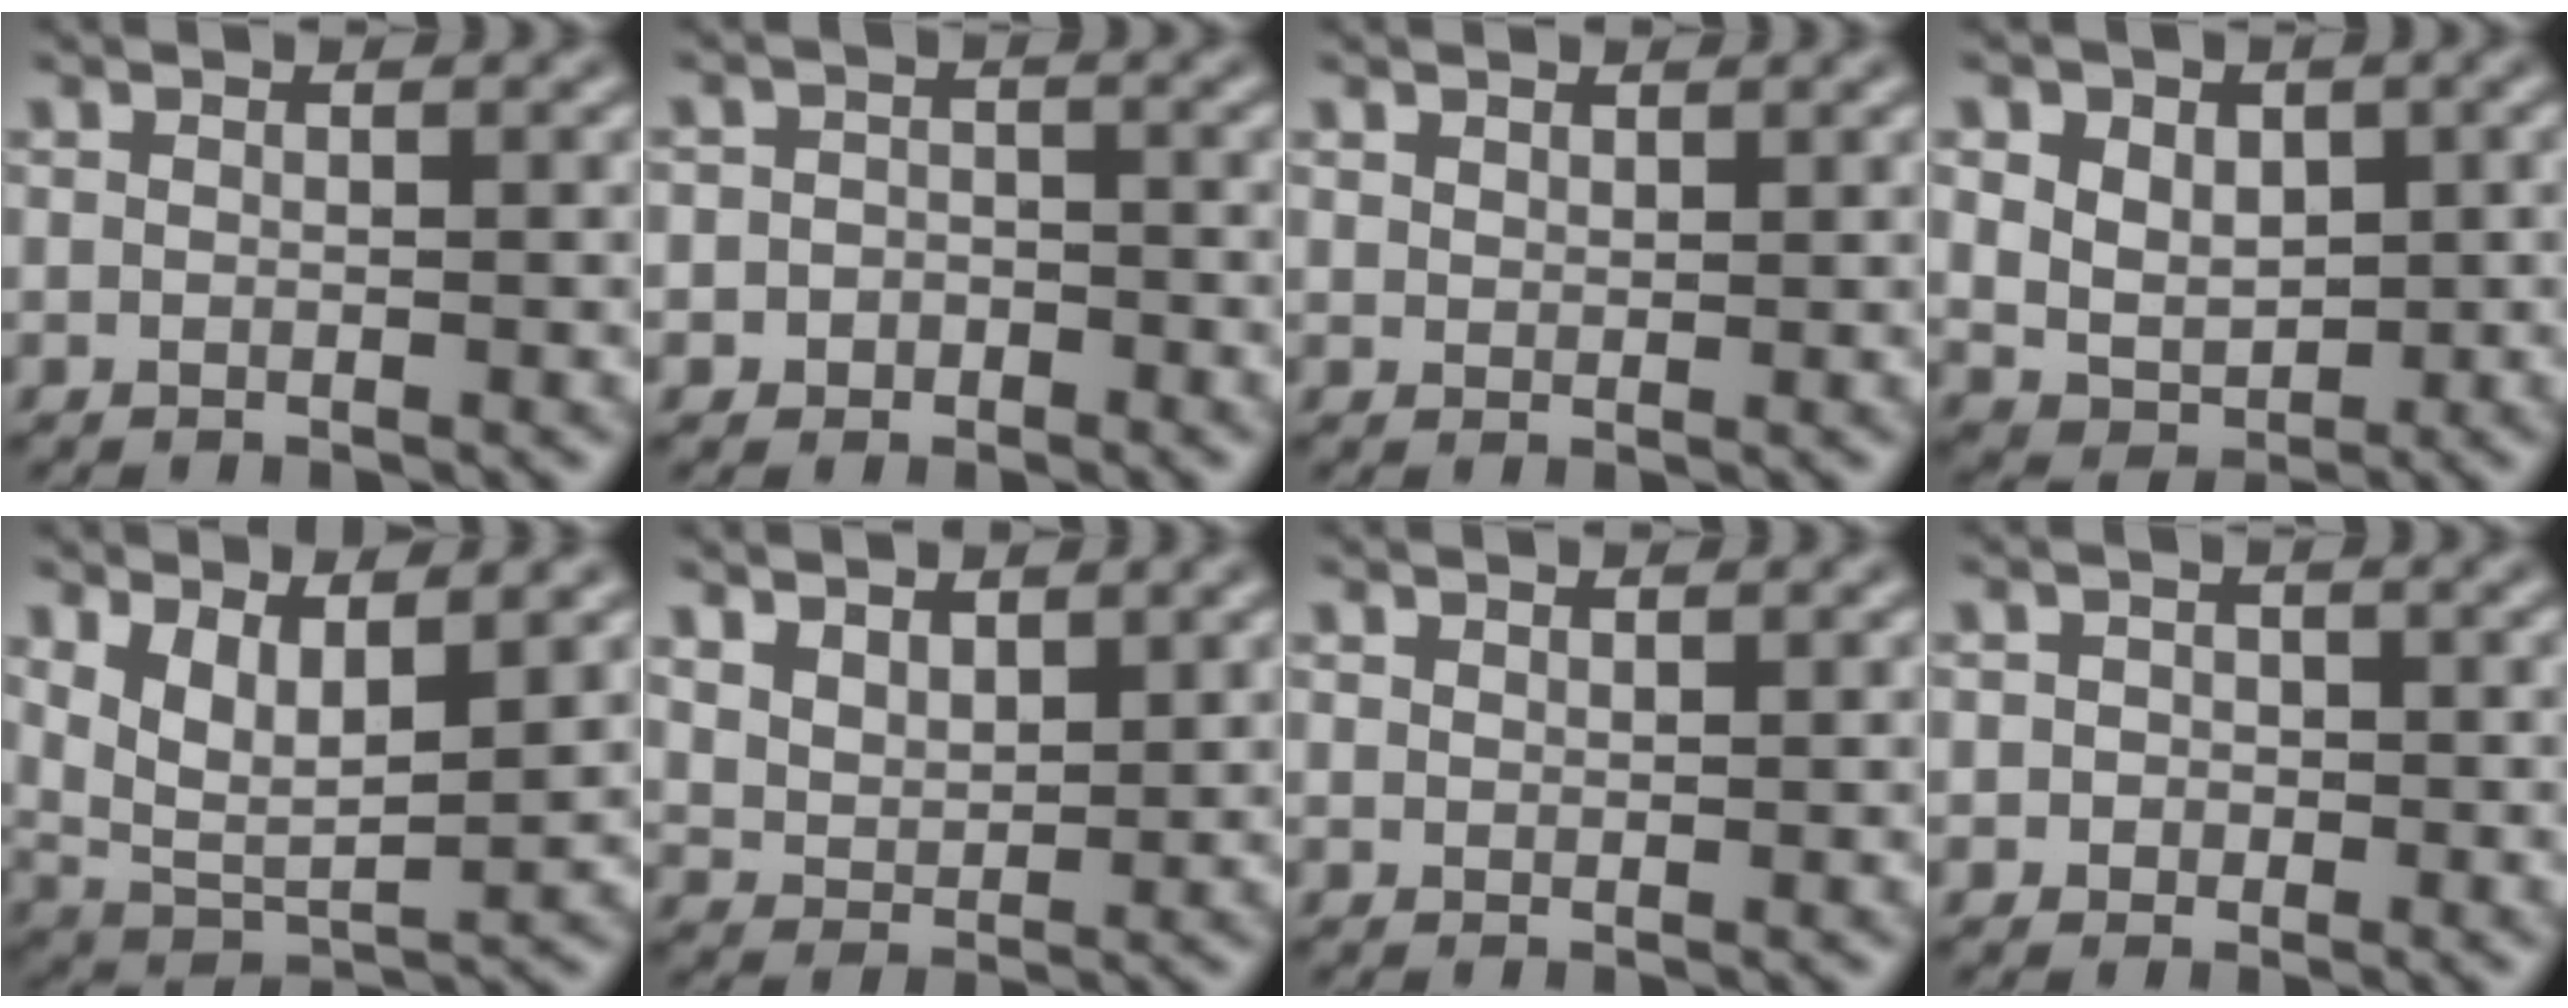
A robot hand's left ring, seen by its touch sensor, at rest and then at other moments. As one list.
[{"total": 2.2, "force": [-0.9, 1.9, 0.5], "torque": [0.019, 0.002, -0.028]}, {"total": 1.1, "force": [1.0, 0.5, 0.1], "torque": [-0.004, 0.000, 0.021]}, {"total": 6.8, "force": [1.9, 5.4, 3.6], "torque": [-0.067, 0.018, 0.026]}, {"total": 5.7, "force": [2.5, 2.4, 4.5], "torque": [-0.097, -0.017, 0.054]}, {"total": 4.8, "force": [3.1, 2.7, 2.3], "torque": [-0.060, 0.002, 0.062]}, {"total": 0.7, "force": [0.7, 0.3, 0.1], "torque": [-0.001, 0.000, 0.014]}, {"total": 1.9, "force": [-0.1, 1.8, 0.5], "torque": [0.010, 0.002, -0.016]}]